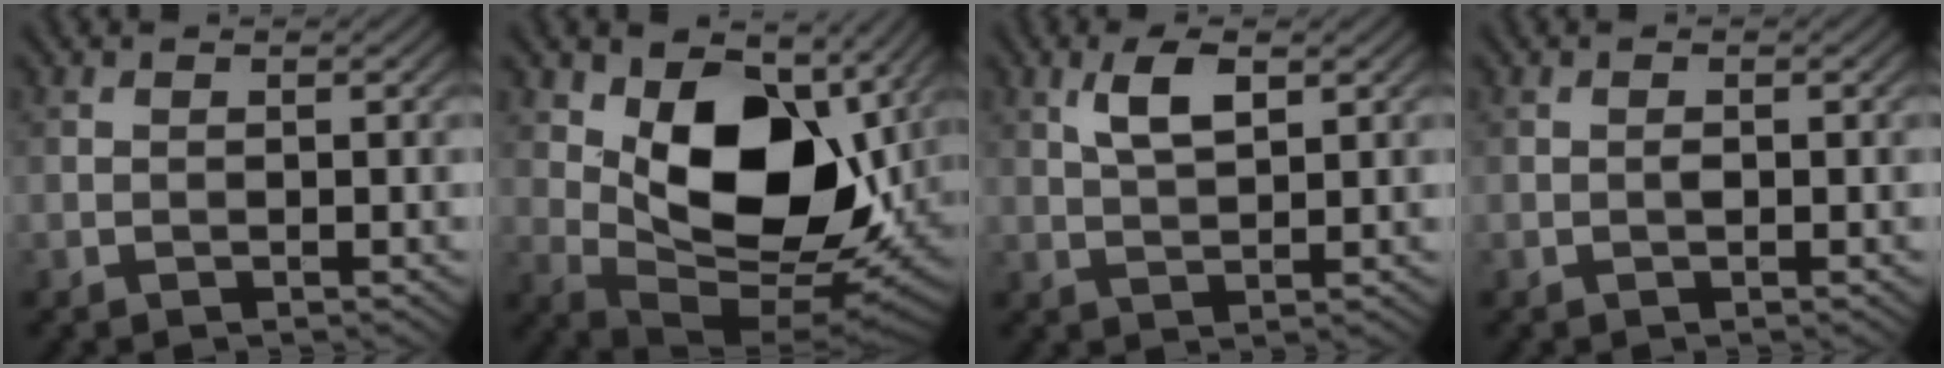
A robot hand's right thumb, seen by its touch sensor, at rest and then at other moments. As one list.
[{"total": 15.9, "force": [3.2, 9.8, 12.2], "torque": [-0.193, -0.017, 0.071]}, {"total": 4.4, "force": [2.0, 1.5, 3.6], "torque": [-0.079, 0.001, 0.041]}, {"total": 0.7, "force": [0.0, 0.2, 0.6], "torque": [-0.012, 0.000, -0.001]}]